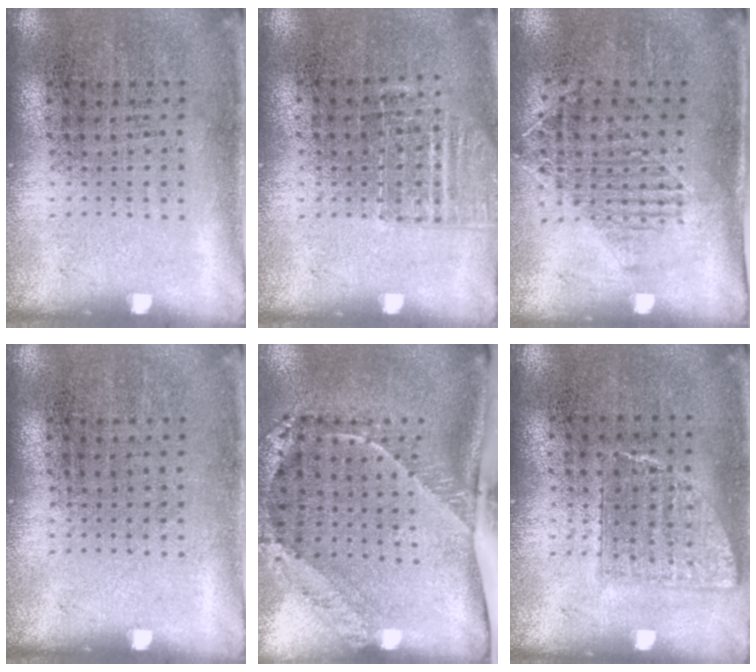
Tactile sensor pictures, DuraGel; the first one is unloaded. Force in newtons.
{"total": 1.1, "press": 1.0, "slide": 0.5}
{"total": 1.2, "press": 1.1, "slide": 0.6}
{"total": 0.0}
{"total": 2.7, "press": 1.8, "slide": 2.0}
{"total": 0.8, "press": 0.8, "slide": 0.1}